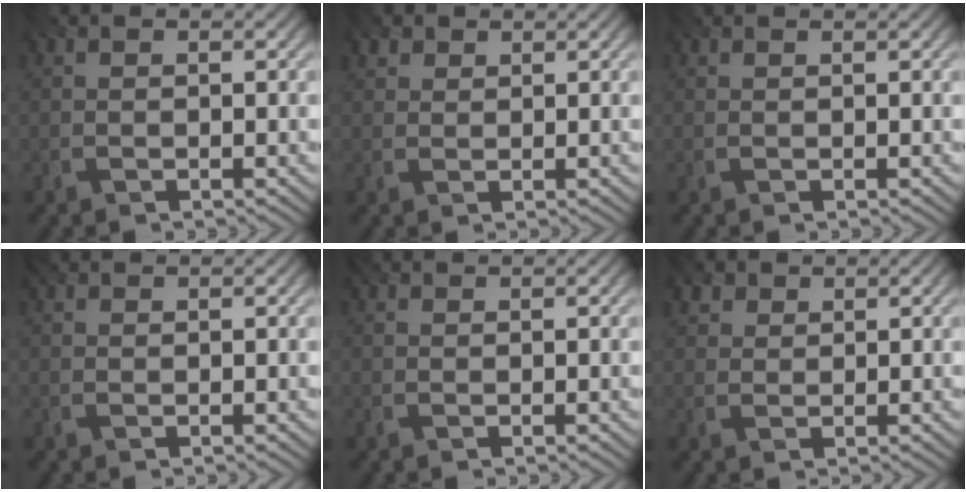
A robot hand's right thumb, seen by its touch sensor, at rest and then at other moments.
{"total": 1.9, "force": [1.3, 1.3, 0.7], "torque": [-0.019, 0.002, 0.028]}
{"total": 0.7, "force": [0.6, -0.1, 0.3], "torque": [-0.006, 0.000, 0.008]}
{"total": 1.3, "force": [1.1, 0.3, 0.5], "torque": [-0.013, 0.004, 0.018]}
{"total": 1.3, "force": [1.1, 0.4, 0.6], "torque": [-0.014, 0.004, 0.016]}
{"total": 2.5, "force": [1.7, 1.6, 0.9], "torque": [-0.027, -0.002, 0.038]}